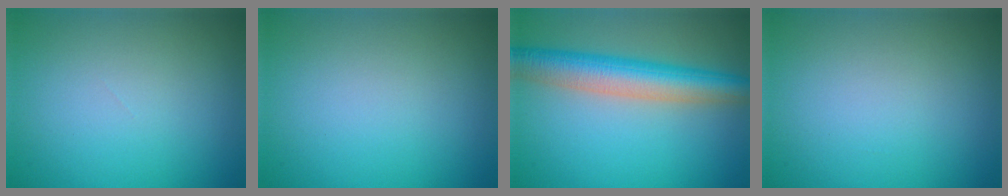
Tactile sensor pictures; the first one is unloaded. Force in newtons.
{"total": 0.0}
{"total": 6.7, "press": 6.7, "slide": 0.1}
{"total": 0.0}